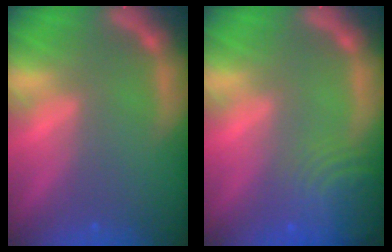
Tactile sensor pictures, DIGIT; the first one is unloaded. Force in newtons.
{"total": 8.0}